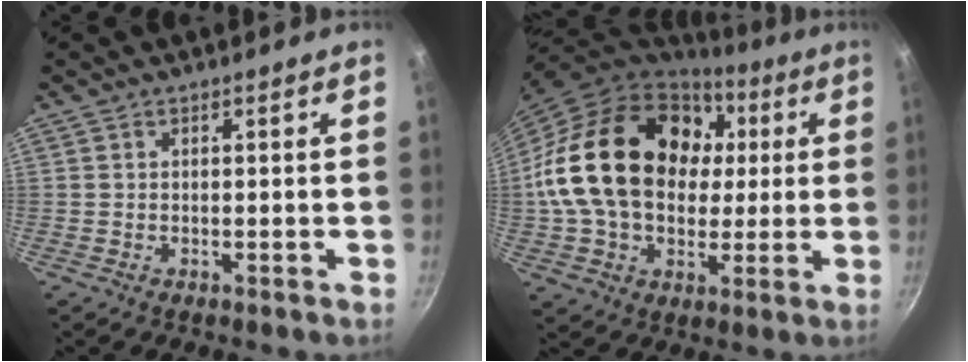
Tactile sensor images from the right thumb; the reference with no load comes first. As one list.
[{"total": 26.9, "force": [3.9, 19.5, 18.1], "torque": [-0.305, 0.032, 0.071]}]